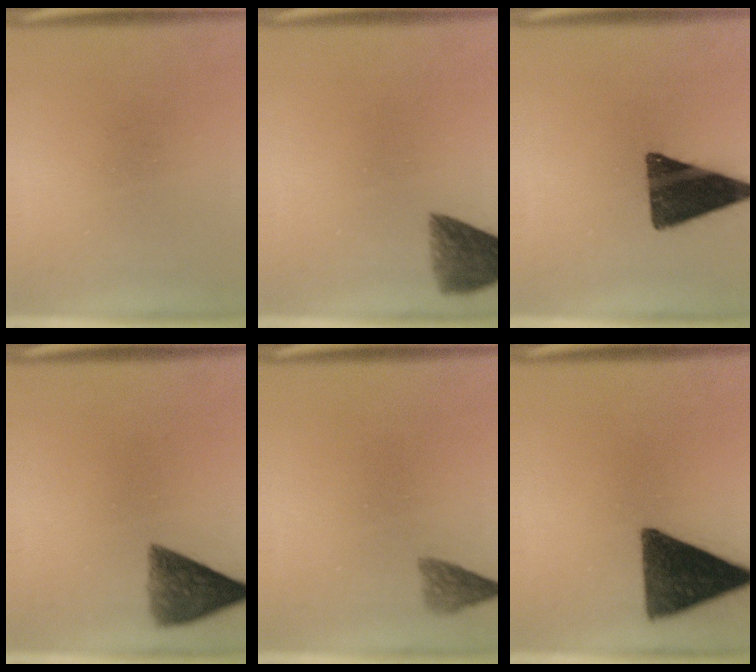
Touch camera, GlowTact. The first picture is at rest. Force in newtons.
{"total": 6.3}
{"total": 14.9}
{"total": 7.1}
{"total": 2.3}
{"total": 14.1}